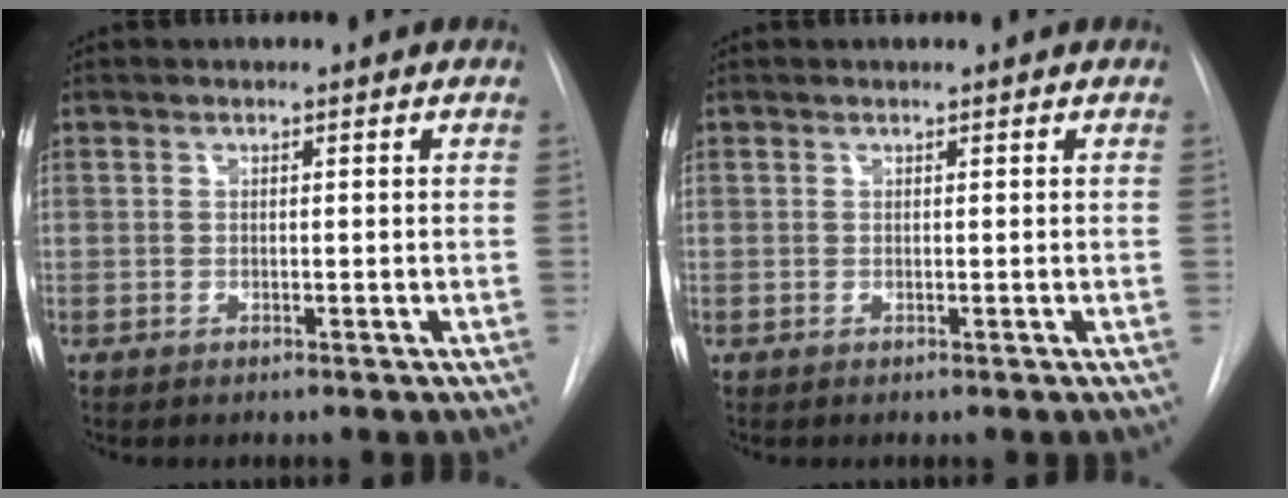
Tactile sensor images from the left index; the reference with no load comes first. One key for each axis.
{"total": 0.0}